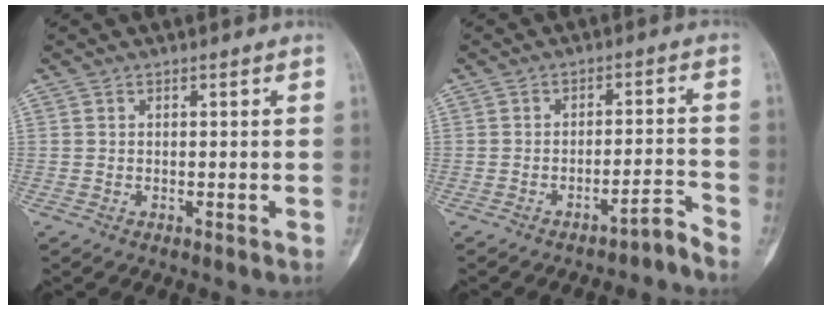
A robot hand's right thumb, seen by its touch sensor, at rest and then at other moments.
{"total": 3.3, "force": [-3.2, -0.1, 1.0], "torque": [-0.013, 0.046, -0.044]}